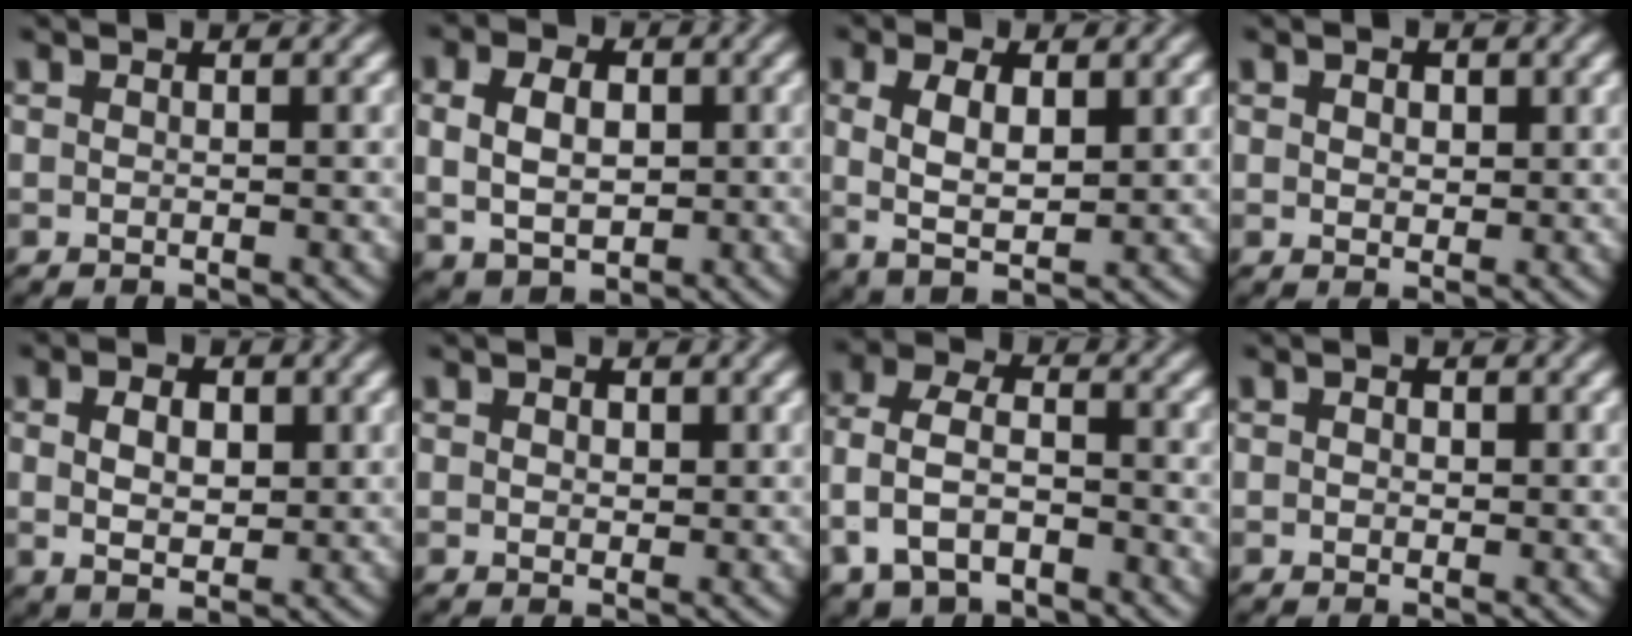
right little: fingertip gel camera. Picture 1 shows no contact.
{"total": 6.0, "force": [0.0, 4.6, 3.8], "torque": [-0.062, -0.014, 0.009]}
{"total": 6.5, "force": [0.3, 4.6, 4.6], "torque": [-0.089, -0.008, 0.008]}
{"total": 1.3, "force": [0.6, 0.7, 0.9], "torque": [-0.007, -0.012, 0.022]}
{"total": 3.5, "force": [0.4, 1.9, 2.9], "torque": [-0.037, -0.010, 0.017]}
{"total": 1.0, "force": [0.5, 0.5, 0.7], "torque": [-0.003, -0.009, 0.016]}
{"total": 6.1, "force": [-2.0, 4.6, 3.5], "torque": [-0.083, -0.025, -0.028]}
{"total": 0.7, "force": [0.0, 0.6, 0.4], "torque": [0.001, -0.002, 0.001]}